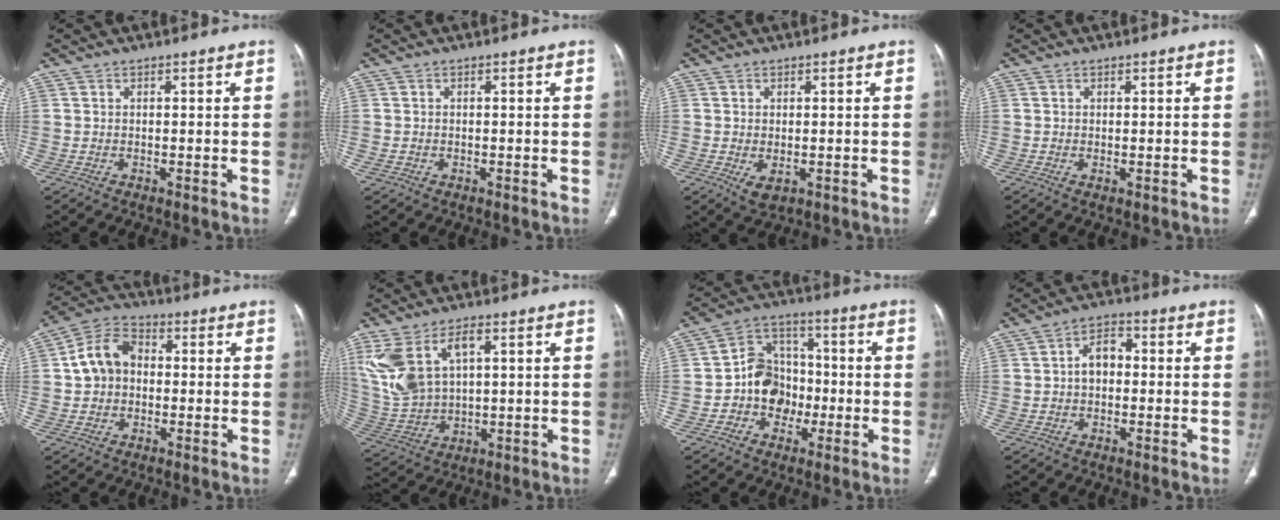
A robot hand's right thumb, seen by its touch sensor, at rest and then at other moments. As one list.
[{"total": 1.0, "force": [-0.3, 0.8, 0.5], "torque": [-0.015, 0.001, -0.003]}, {"total": 3.0, "force": [-0.7, 1.8, 2.3], "torque": [-0.040, -0.006, -0.001]}, {"total": 0.6, "force": [-0.1, 0.3, 0.5], "torque": [-0.012, -0.003, 0.000]}, {"total": 9.2, "force": [0.4, 7.2, 5.8], "torque": [-0.094, 0.027, -0.005]}, {"total": 13.6, "force": [4.8, 7.7, 10.1], "torque": [-0.222, -0.002, 0.113]}, {"total": 10.5, "force": [-2.5, 9.0, 4.7], "torque": [-0.037, 0.040, -0.052]}, {"total": 5.2, "force": [-0.2, 3.6, 3.8], "torque": [-0.053, 0.020, -0.013]}]